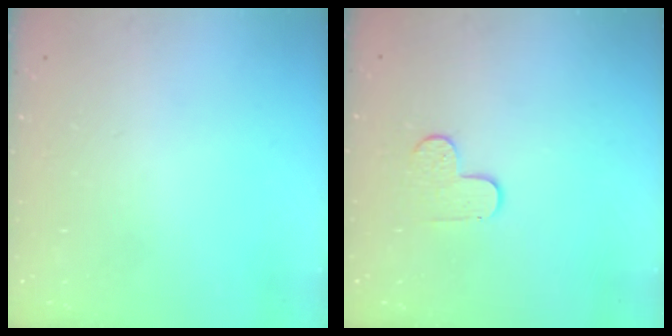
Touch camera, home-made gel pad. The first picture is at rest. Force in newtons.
{"total": 4.6, "press": 4.5, "slide": 0.5}